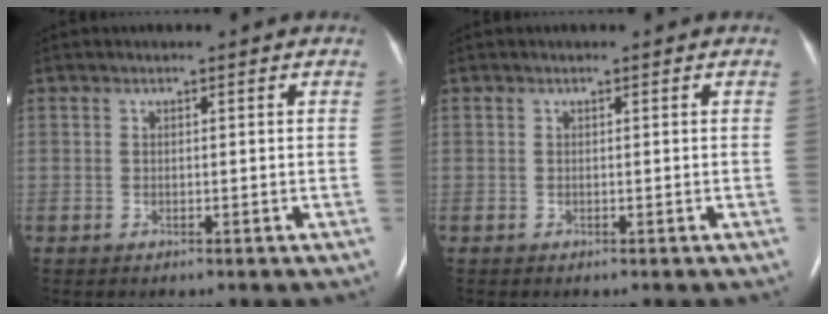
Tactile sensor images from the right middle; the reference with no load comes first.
{"total": 0.0}